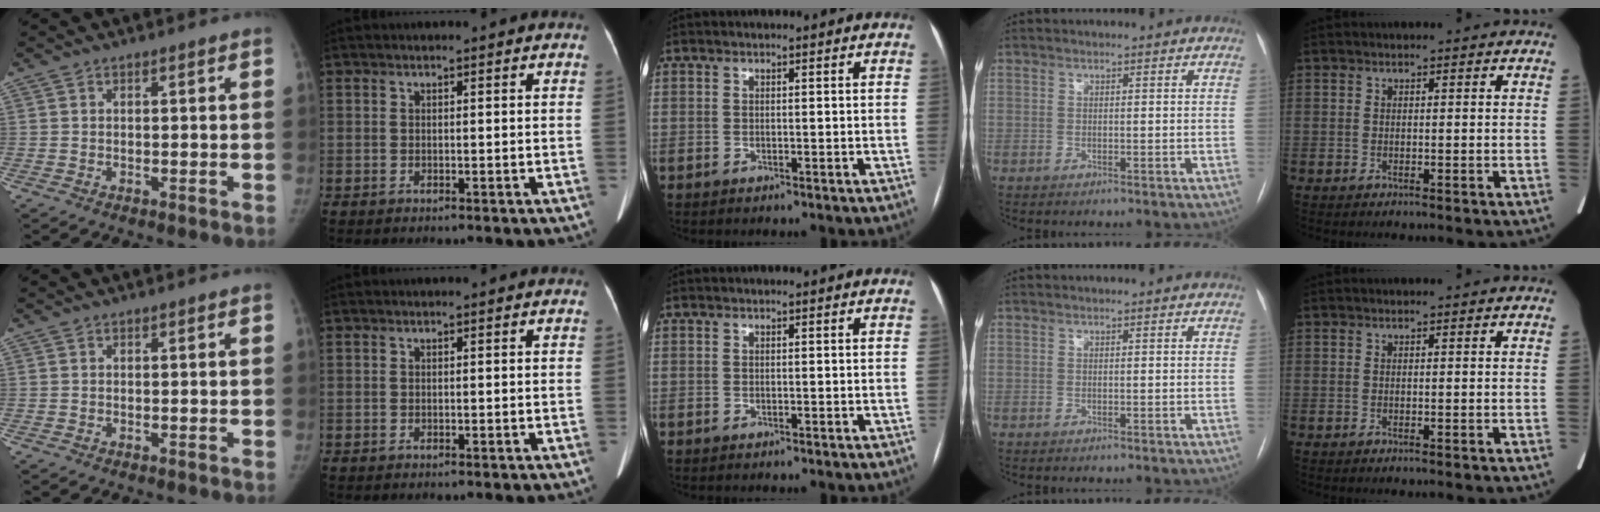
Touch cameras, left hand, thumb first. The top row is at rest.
{}